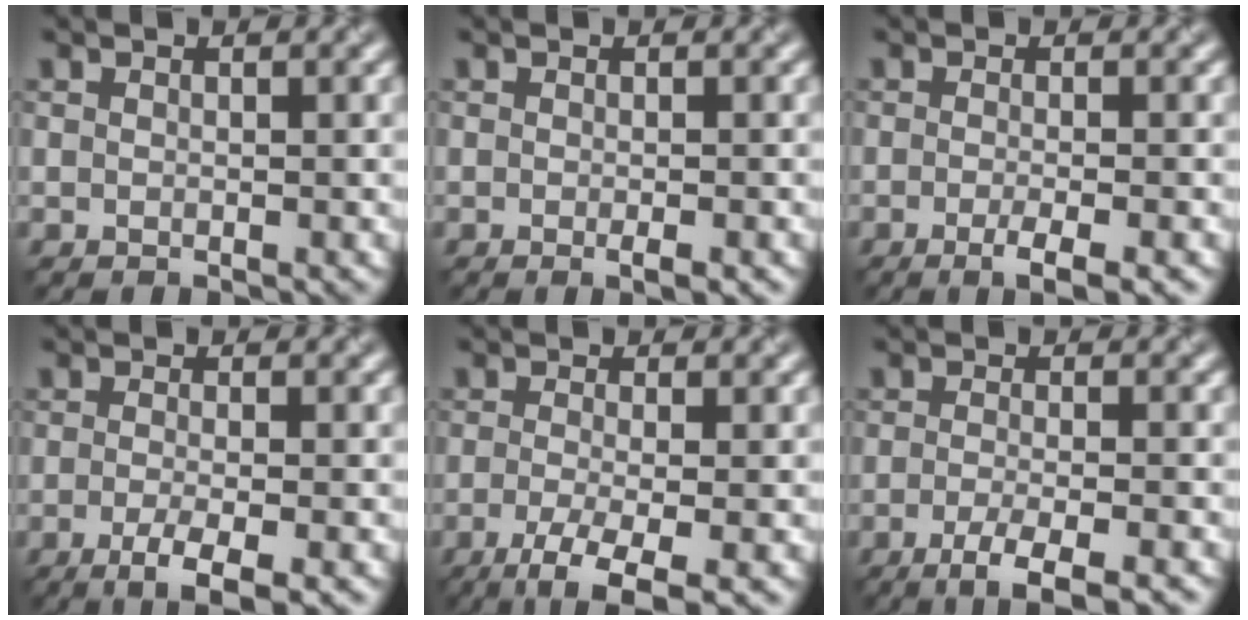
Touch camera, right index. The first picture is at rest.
{"total": 1.4, "force": [-0.5, 0.2, 1.3], "torque": [-0.016, -0.005, -0.008]}
{"total": 3.1, "force": [-1.3, 0.7, 2.7], "torque": [-0.038, -0.004, -0.026]}
{"total": 3.9, "force": [-1.8, 0.9, 3.4], "torque": [-0.058, -0.008, -0.035]}
{"total": 5.7, "force": [-2.8, 1.5, 4.7], "torque": [-0.078, -0.009, -0.055]}
{"total": 4.3, "force": [-2.3, 1.0, 3.4], "torque": [-0.055, -0.006, -0.046]}